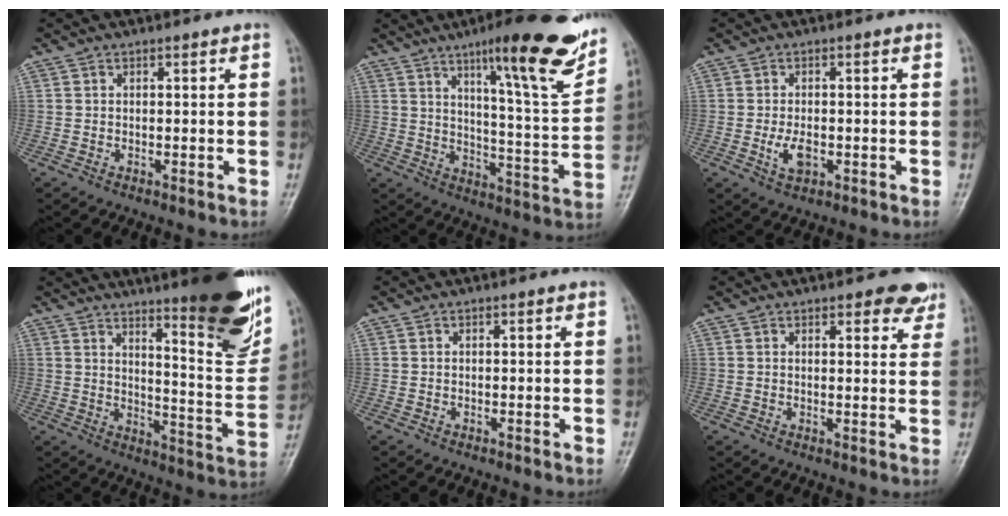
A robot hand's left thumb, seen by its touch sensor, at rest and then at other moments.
{"total": 19.7, "force": [12.2, 3.1, 15.1], "torque": [-0.182, -0.064, 0.181]}
{"total": 3.8, "force": [-0.9, 2.1, 3.1], "torque": [-0.057, -0.004, -0.012]}
{"total": 22.1, "force": [14.5, 4.2, 16.1], "torque": [-0.188, -0.091, 0.199]}
{"total": 0.0}
{"total": 5.5, "force": [3.8, 2.3, 3.2], "torque": [-0.008, -0.016, 0.043]}